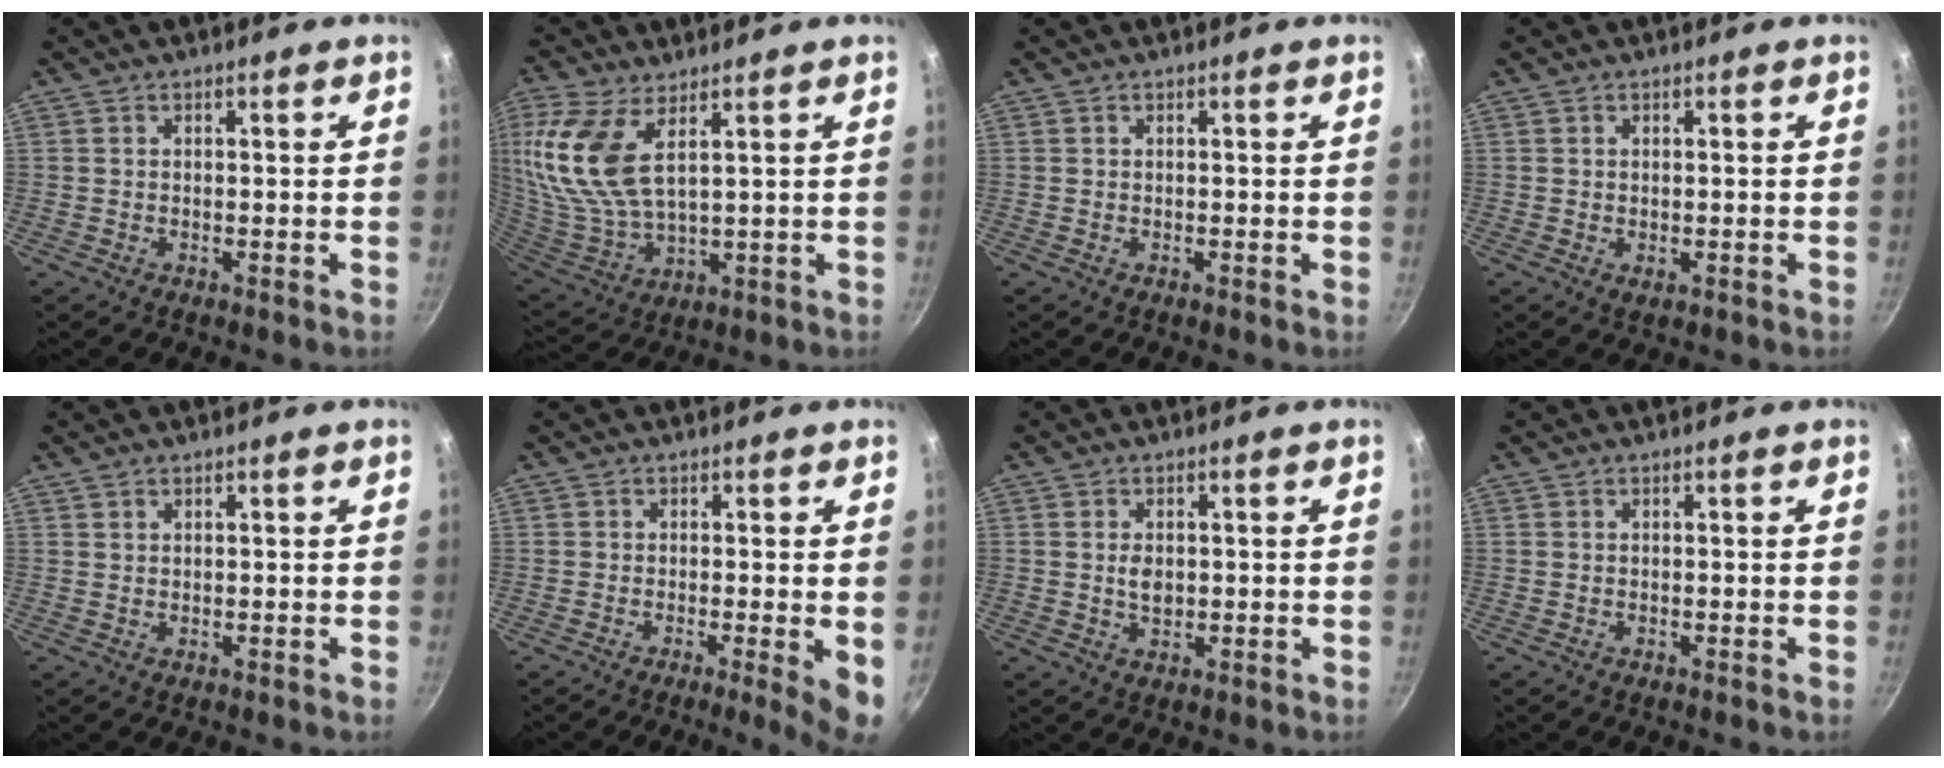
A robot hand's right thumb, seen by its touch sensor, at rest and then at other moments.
{"total": 14.8, "force": [6.2, 7.1, 11.4], "torque": [-0.242, -0.030, 0.132]}
{"total": 0.0}
{"total": 1.0, "force": [0.0, 0.7, 0.7], "torque": [-0.010, -0.002, 0.000]}
{"total": 0.9, "force": [0.7, 0.5, 0.3], "torque": [-0.003, -0.002, 0.012]}
{"total": 5.7, "force": [-1.1, 0.8, 5.5], "torque": [-0.062, -0.005, -0.012]}
{"total": 3.1, "force": [0.3, 2.0, 2.3], "torque": [-0.033, -0.001, 0.006]}
{"total": 0.0}